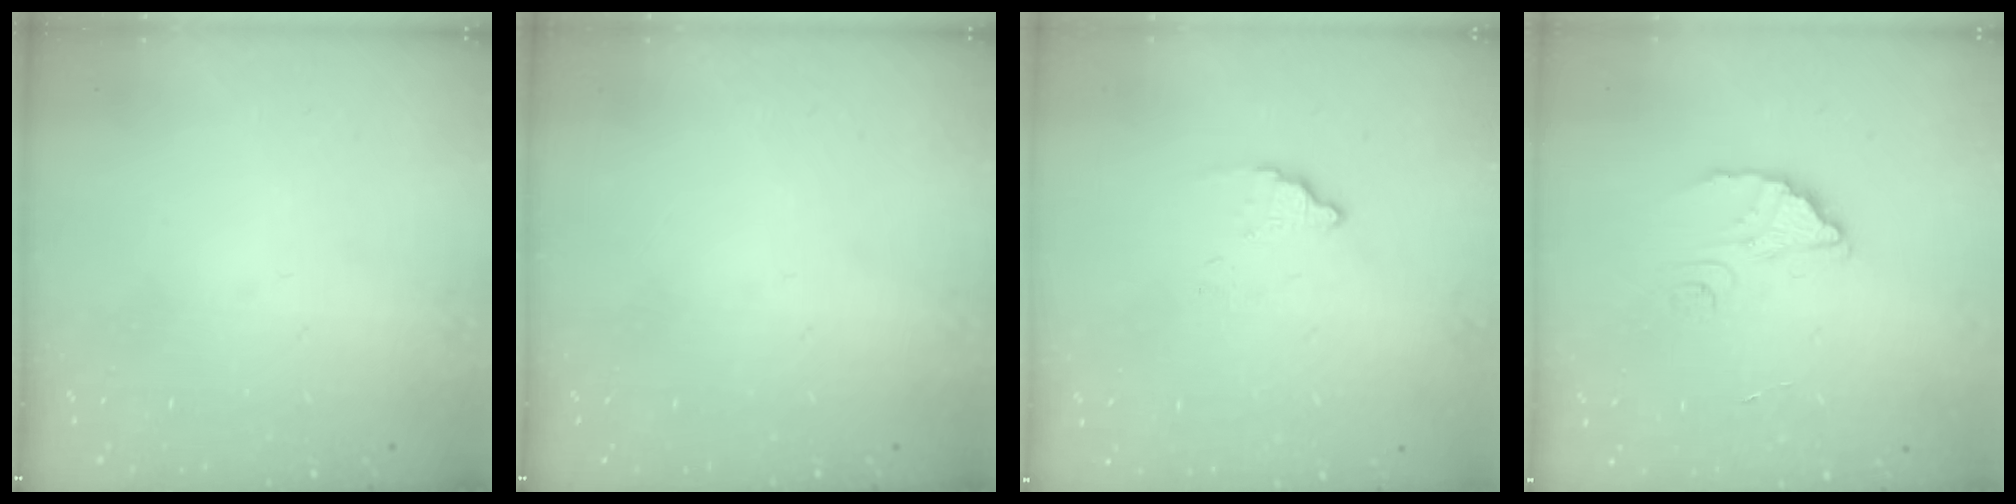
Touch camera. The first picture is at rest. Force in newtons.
{"total": 0.0}
{"total": 2.9, "press": 2.9, "slide": 0.1}
{"total": 2.6, "press": 2.6, "slide": 0.1}